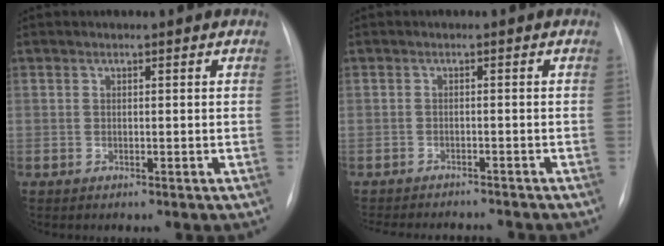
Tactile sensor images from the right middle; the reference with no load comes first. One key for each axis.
{"total": 9.9, "fx": -9.3, "fy": 1.6, "fz": 3.0, "tx": -0.045, "ty": -0.001, "tz": -0.122}